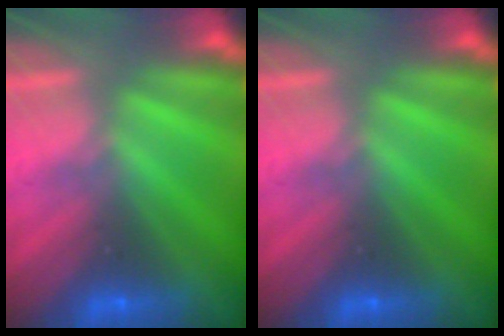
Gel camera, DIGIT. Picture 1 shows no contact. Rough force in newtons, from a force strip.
{"total": 0.0}